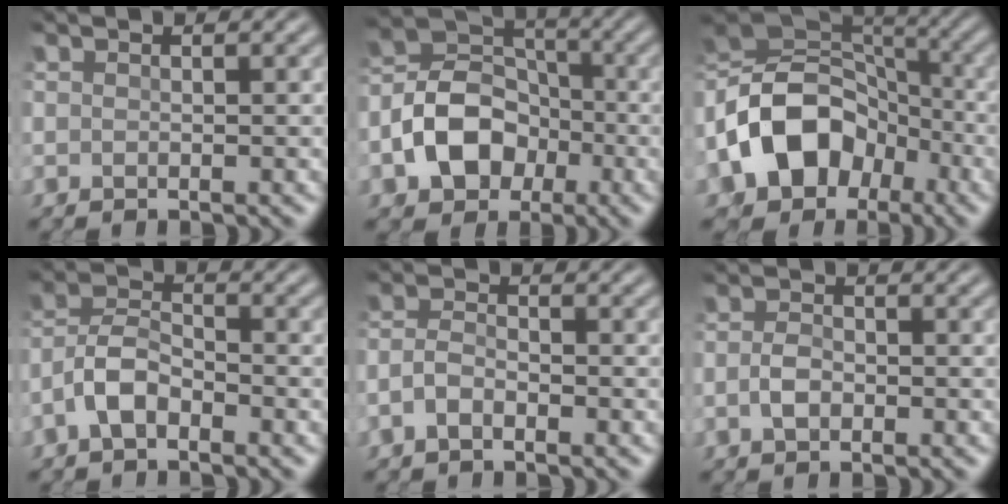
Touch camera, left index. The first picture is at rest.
{"total": 7.7, "force": [-2.7, 5.7, 4.5], "torque": [-0.078, 0.003, -0.056]}
{"total": 12.2, "force": [-4.4, 9.0, 7.0], "torque": [-0.150, -0.001, -0.087]}
{"total": 3.5, "force": [-2.0, 1.5, 2.3], "torque": [-0.054, 0.012, -0.046]}
{"total": 2.0, "force": [-1.2, 0.8, 1.4], "torque": [-0.034, 0.008, -0.032]}
{"total": 1.5, "force": [-0.5, 0.8, 1.2], "torque": [-0.030, 0.005, -0.014]}